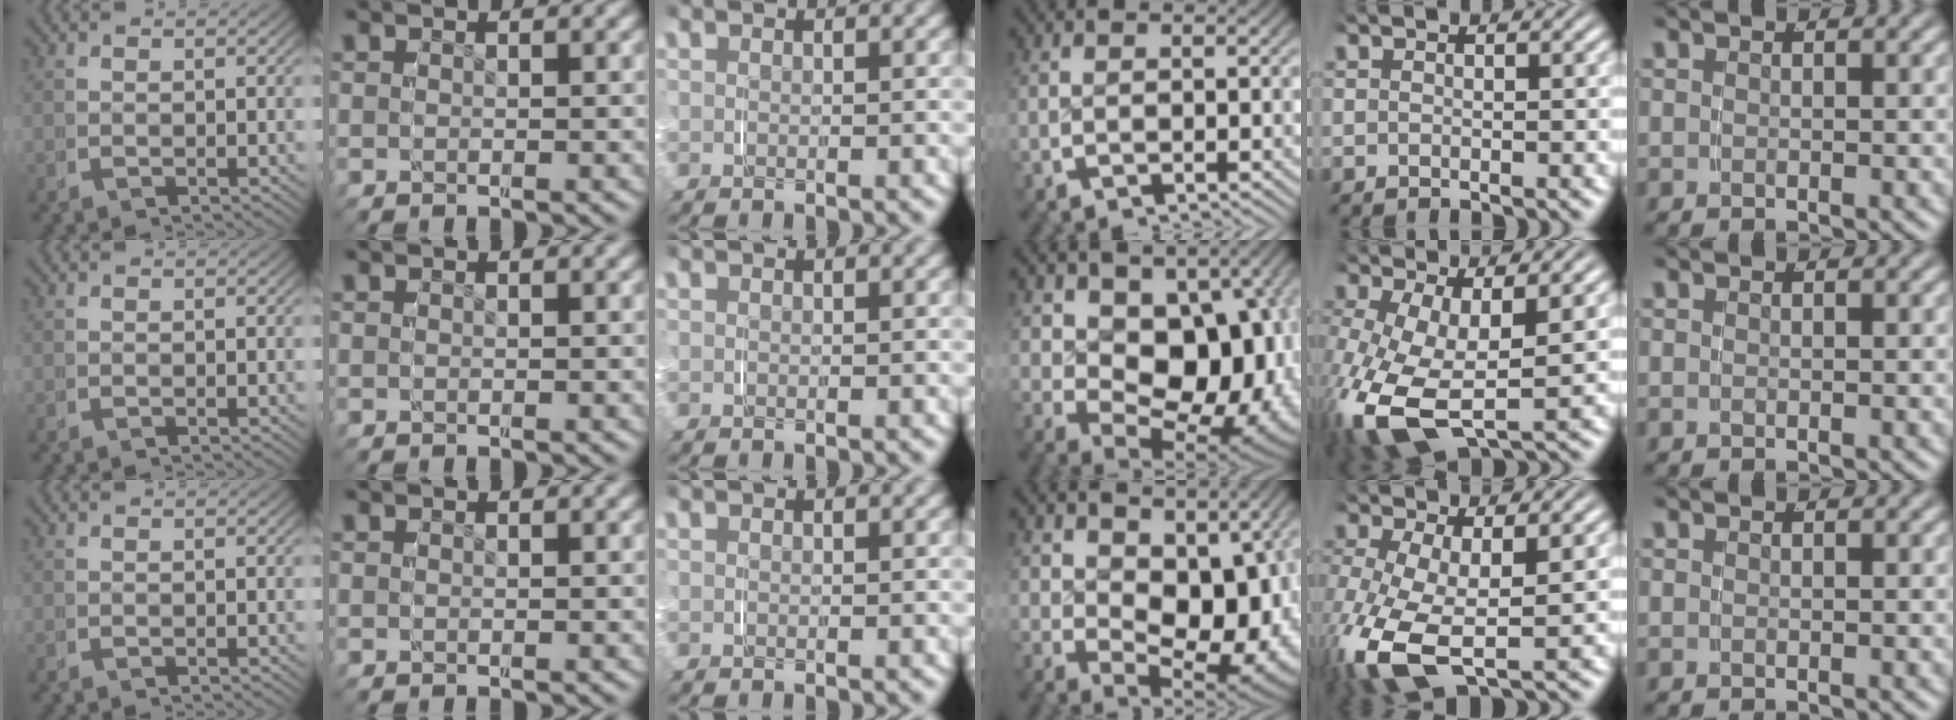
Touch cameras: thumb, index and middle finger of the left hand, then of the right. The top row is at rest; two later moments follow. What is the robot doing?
{"motion": "grasp_and_lifting", "object": "paper plate"}